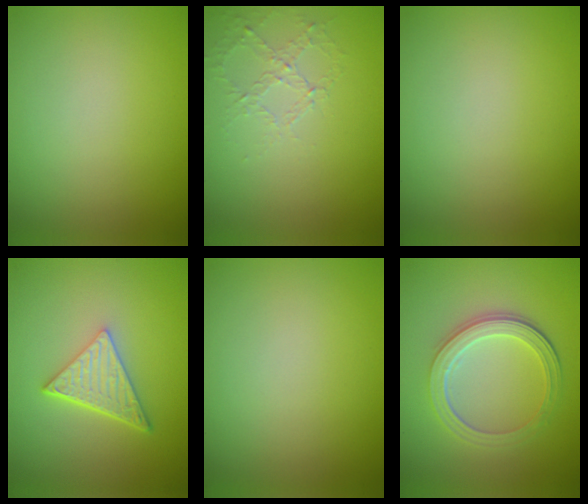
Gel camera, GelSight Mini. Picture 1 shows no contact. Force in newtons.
{"total": 1.1, "press": 0.5, "slide": 1.0}
{"total": 0.0}
{"total": 4.7, "press": 3.3, "slide": 3.3}
{"total": 0.0}
{"total": 4.5, "press": 3.6, "slide": 2.7}